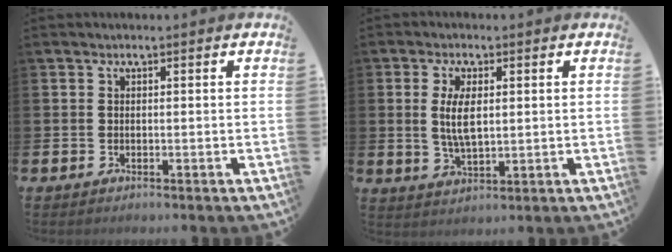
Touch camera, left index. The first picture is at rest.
{"total": 5.1, "force": [1.2, 2.1, 4.5], "torque": [-0.076, -0.001, 0.017]}